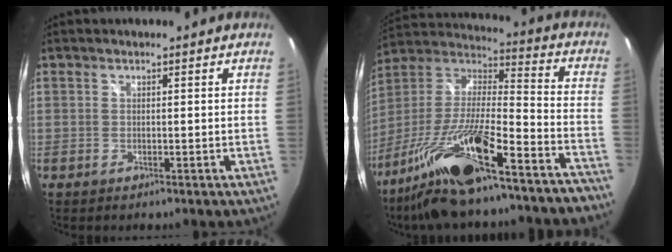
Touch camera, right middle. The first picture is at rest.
{"total": 25.3, "force": [-18.7, 4.4, 16.5], "torque": [-0.288, -0.030, -0.305]}